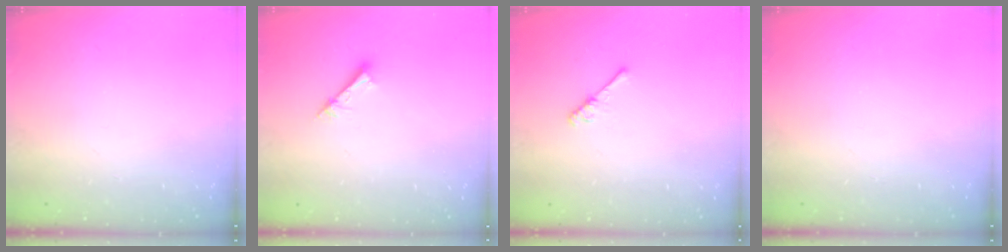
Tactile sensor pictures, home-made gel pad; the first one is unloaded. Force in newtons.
{"total": 2.5, "press": 2.5, "slide": 0.1}
{"total": 4.2, "press": 4.2, "slide": 0.6}
{"total": 0.0}